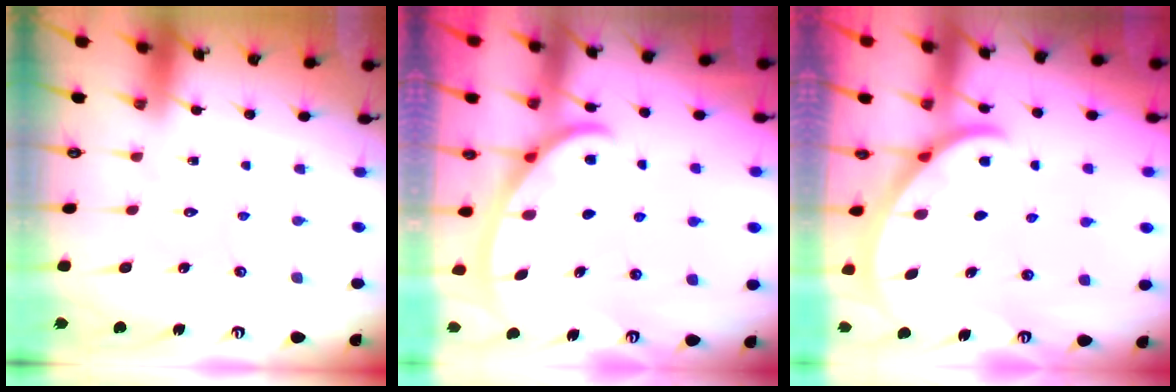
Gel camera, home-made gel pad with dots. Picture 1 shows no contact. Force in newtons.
{"total": 2.8, "press": 2.8, "slide": 0.4}
{"total": 2.6, "press": 2.6, "slide": 0.1}